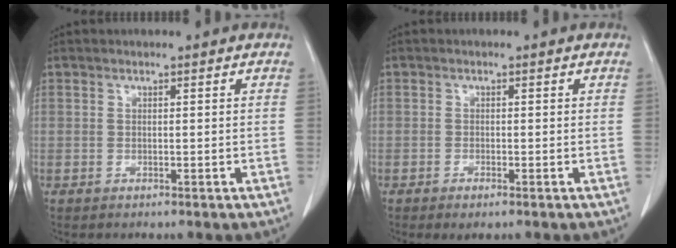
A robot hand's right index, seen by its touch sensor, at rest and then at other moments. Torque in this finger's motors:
{"motor_torque": [0.21, -0.19, 0.08, 0.00]}